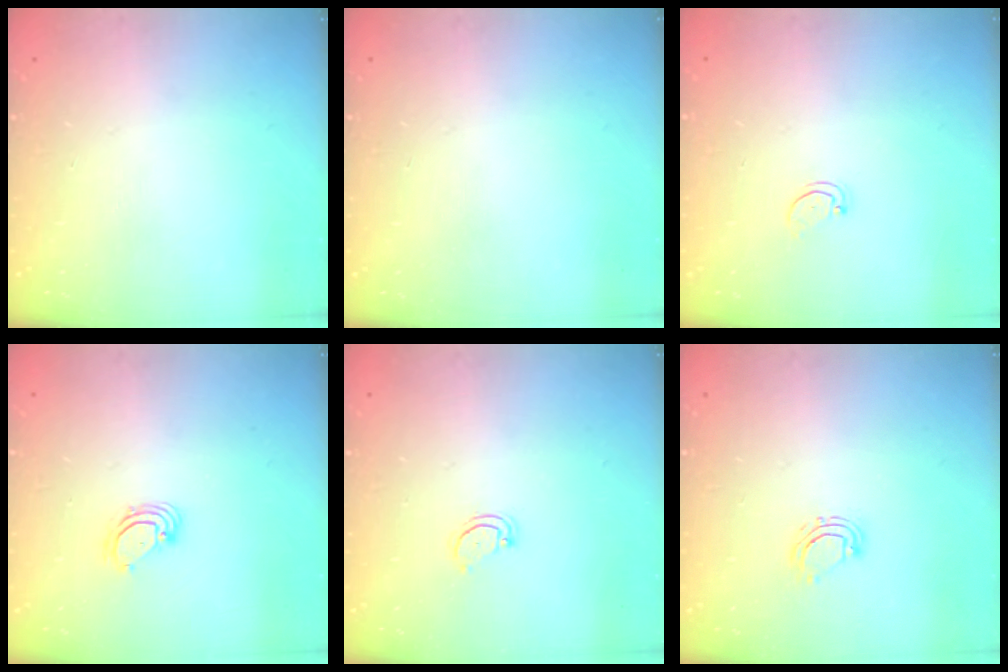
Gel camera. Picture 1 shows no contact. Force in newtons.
{"total": 0.0}
{"total": 1.5, "press": 1.5, "slide": 0.3}
{"total": 3.8, "press": 3.8, "slide": 0.1}
{"total": 3.3, "press": 3.3, "slide": 0.5}
{"total": 4.5, "press": 4.5, "slide": 0.2}